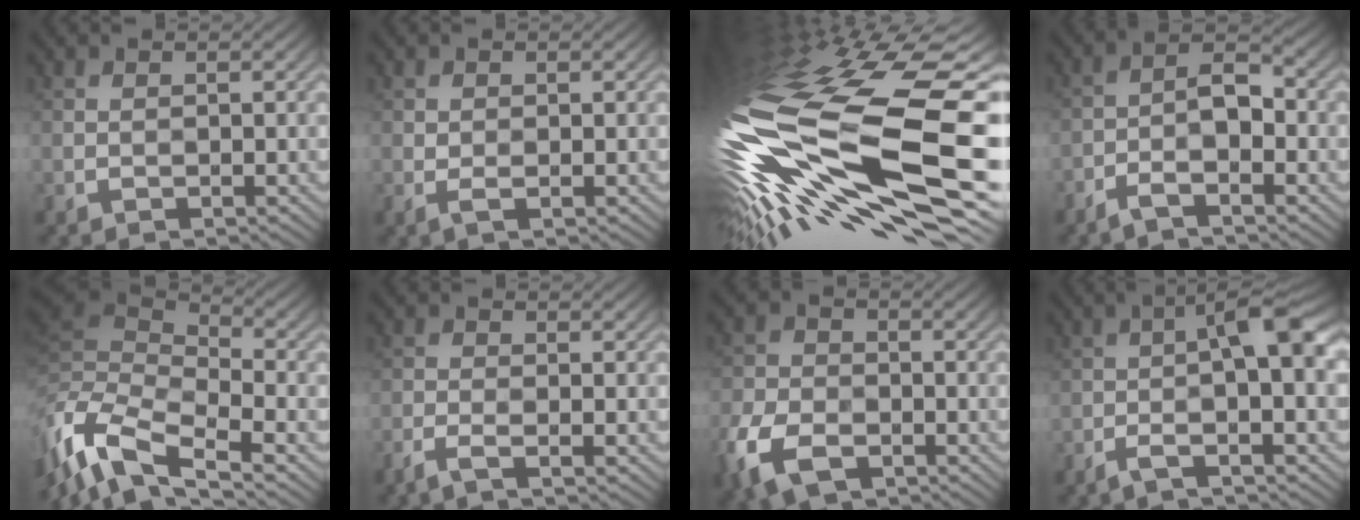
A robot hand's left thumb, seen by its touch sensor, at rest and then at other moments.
{"total": 1.5, "force": [0.6, 0.8, 1.1], "torque": [-0.024, 0.003, 0.006]}
{"total": 19.7, "force": [-0.2, 6.6, 18.6], "torque": [-0.405, -0.068, 0.014]}
{"total": 4.4, "force": [-1.6, 1.7, 3.7], "torque": [-0.058, 0.012, -0.038]}
{"total": 11.0, "force": [-3.6, 5.0, 9.1], "torque": [-0.225, 0.007, -0.070]}
{"total": 1.6, "force": [-0.6, 0.3, 1.5], "torque": [-0.031, 0.002, -0.022]}
{"total": 9.2, "force": [-4.0, 5.8, 5.8], "torque": [-0.144, -0.020, -0.086]}
{"total": 6.6, "force": [-0.3, 1.1, 6.5], "torque": [-0.094, 0.022, -0.014]}